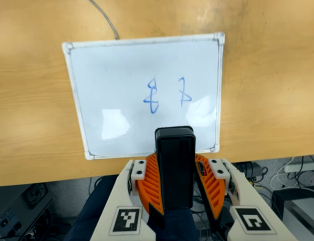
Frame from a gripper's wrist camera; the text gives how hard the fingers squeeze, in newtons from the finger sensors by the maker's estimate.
{"total": 6.8, "left": 7.7, "right": 6.0}